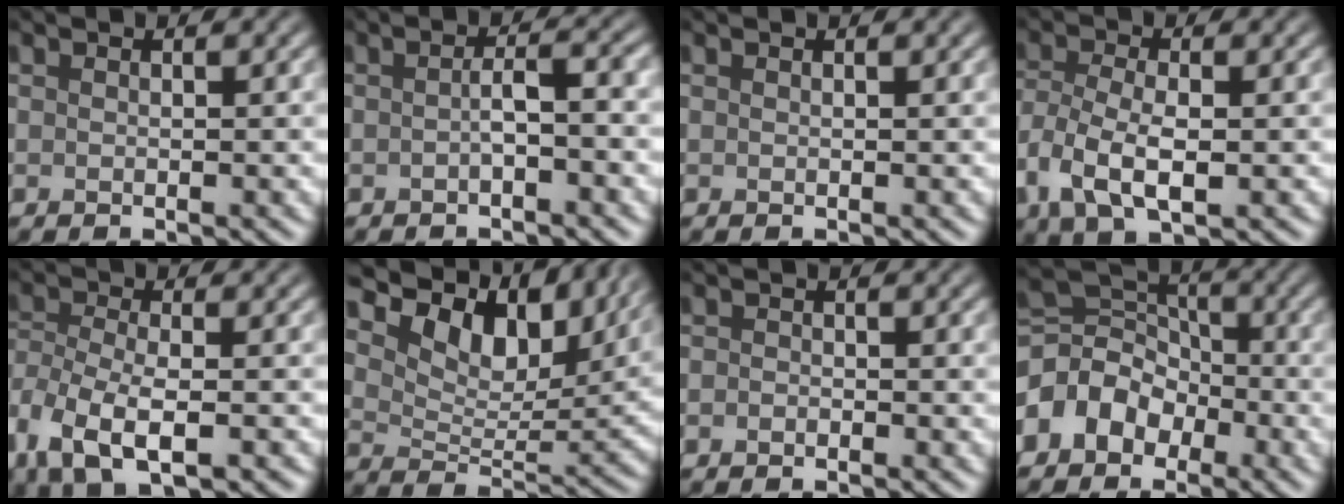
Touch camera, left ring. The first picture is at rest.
{"total": 1.9, "force": [-0.5, 0.4, 1.8], "torque": [-0.033, 0.005, -0.012]}
{"total": 0.5, "force": [0.4, 0.1, 0.3], "torque": [-0.002, 0.004, 0.006]}
{"total": 5.3, "force": [-1.7, 2.6, 4.3], "torque": [-0.096, -0.006, -0.034]}
{"total": 7.9, "force": [-4.1, 3.7, 5.6], "torque": [-0.108, -0.011, -0.073]}
{"total": 12.0, "force": [8.3, 5.7, 6.6], "torque": [-0.122, 0.008, 0.139]}
{"total": 0.7, "force": [-0.5, 0.5, 0.2], "torque": [-0.002, -0.002, -0.010]}
{"total": 4.8, "force": [-2.4, 3.8, 1.8], "torque": [-0.027, 0.008, -0.061]}